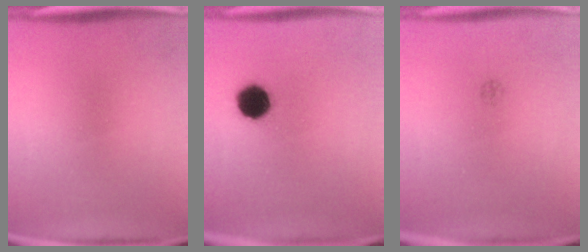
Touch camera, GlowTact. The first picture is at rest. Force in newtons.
{"total": 8.9}
{"total": 1.0}